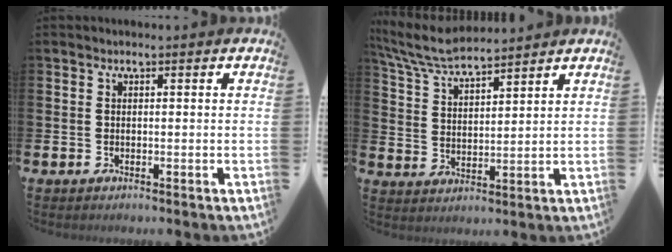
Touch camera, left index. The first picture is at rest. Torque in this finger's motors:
{"motor_torque": [0.93, -1.21, 0.25, 0.08]}